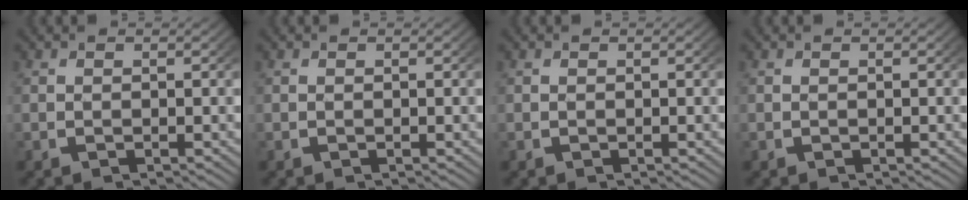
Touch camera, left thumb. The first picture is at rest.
{"total": 0.0}
{"total": 0.0}
{"total": 0.0}